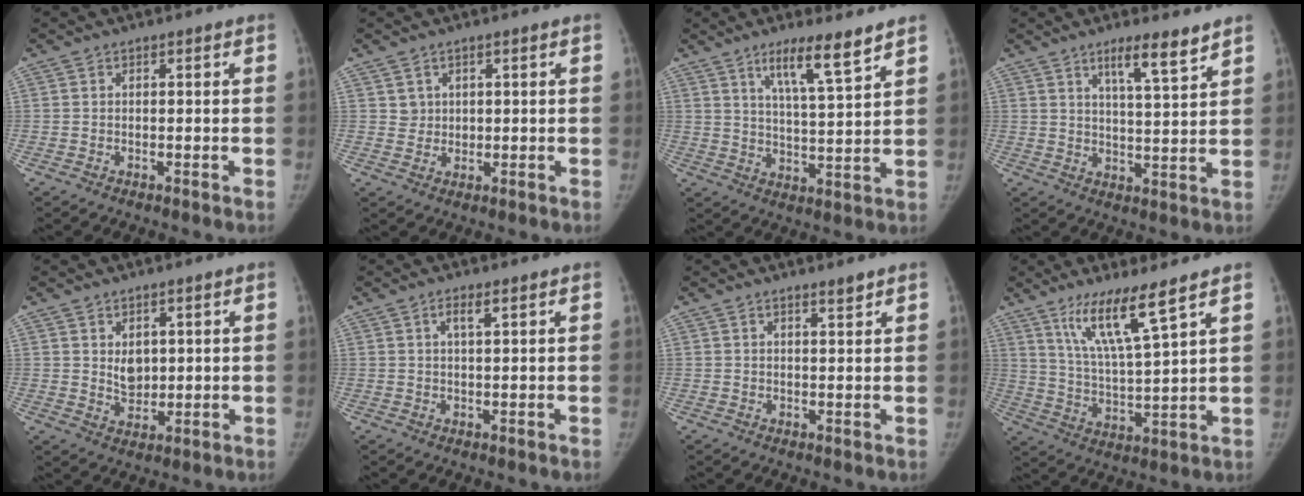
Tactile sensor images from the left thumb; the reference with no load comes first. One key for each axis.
{"total": 2.0, "fx": 0.9, "fy": 1.8, "fz": 0.2, "tx": 0.014, "ty": -0.004, "tz": 0.013}
{"total": 9.5, "fx": 6.4, "fy": 1.0, "fz": 6.9, "tx": -0.111, "ty": -0.043, "tz": 0.111}
{"total": 7.3, "fx": 5.2, "fy": 0.9, "fz": 5.1, "tx": -0.076, "ty": -0.040, "tz": 0.084}
{"total": 4.2, "fx": 1.2, "fy": 3.1, "fz": 2.6, "tx": -0.026, "ty": -0.013, "tz": 0.027}
{"total": 2.4, "fx": 1.2, "fy": 0.5, "fz": 2.0, "tx": -0.038, "ty": -0.002, "tz": 0.023}
{"total": 1.4, "fx": 1.2, "fy": 0.0, "fz": 0.6, "tx": -0.006, "ty": -0.012, "tz": 0.020}
{"total": 11.5, "fx": 7.5, "fy": 0.8, "fz": 8.6, "tx": -0.163, "ty": -0.049, "tz": 0.150}